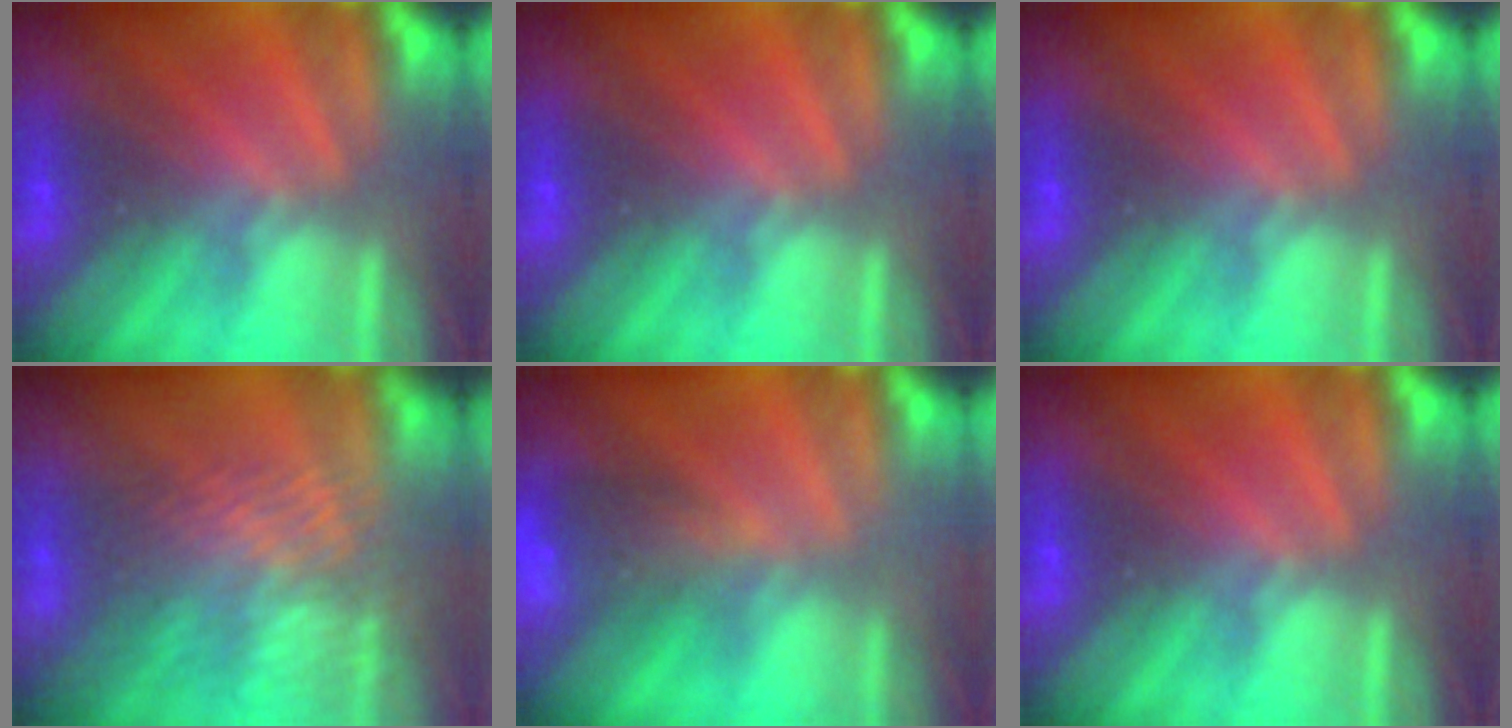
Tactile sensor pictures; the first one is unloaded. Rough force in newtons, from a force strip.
{"total": 0.0}
{"total": 0.0}
{"total": 3.7}
{"total": 8.8}
{"total": 0.0}